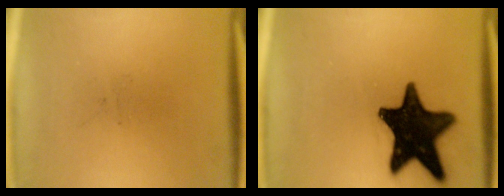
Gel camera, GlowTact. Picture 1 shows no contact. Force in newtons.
{"total": 17.8}